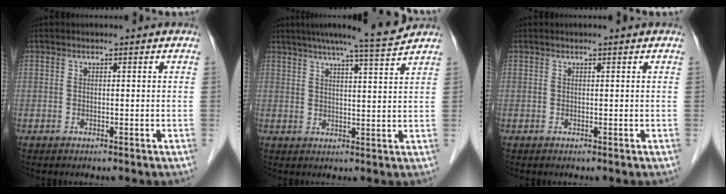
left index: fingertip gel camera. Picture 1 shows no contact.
{"total": 8.4, "force": [7.6, -1.4, 3.3], "torque": [-0.055, -0.002, 0.107]}
{"total": 0.0}